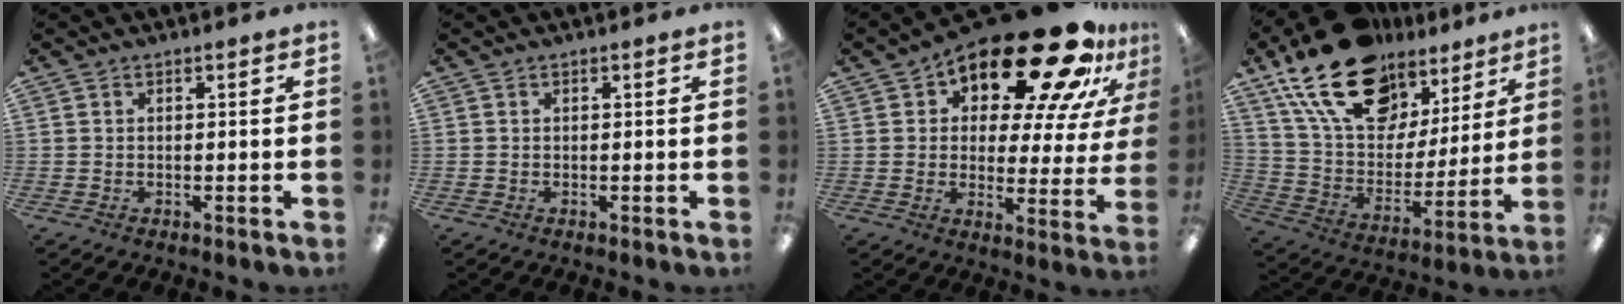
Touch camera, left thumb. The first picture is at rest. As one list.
[{"total": 0.0}, {"total": 22.6, "force": [16.4, 8.1, 13.3], "torque": [-0.192, -0.118, 0.268]}, {"total": 22.9, "force": [14.8, 13.0, 11.6], "torque": [-0.206, -0.072, 0.271]}]